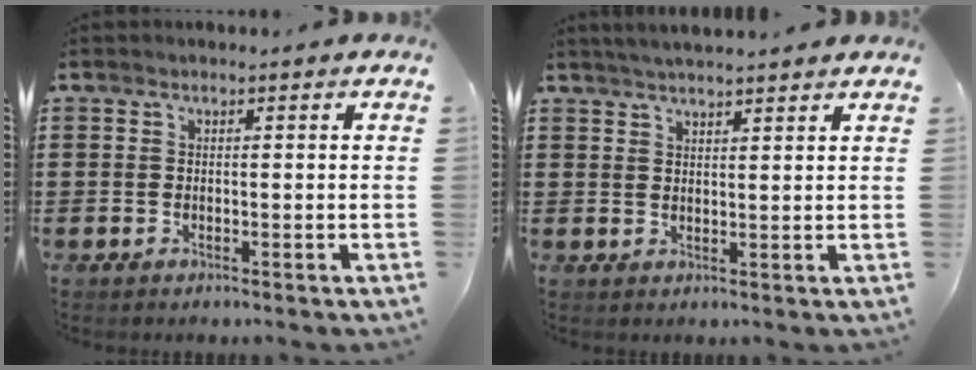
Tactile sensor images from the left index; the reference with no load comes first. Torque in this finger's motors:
{"motor_torque": [1.12, -1.02, 0.21, 0.09]}